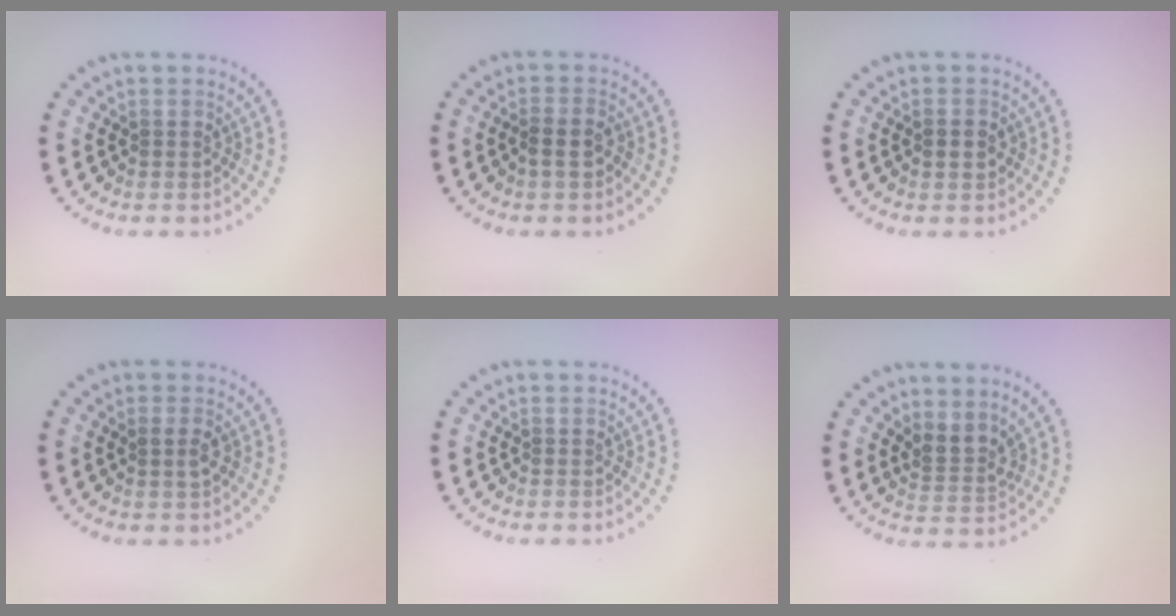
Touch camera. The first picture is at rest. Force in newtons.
{"total": 1.5, "press": 1.4, "slide": 0.6}
{"total": 1.8, "press": 1.8, "slide": 0.1}
{"total": 1.3, "press": 1.3, "slide": 0.2}
{"total": 0.0}
{"total": 2.5, "press": 1.9, "slide": 1.6}